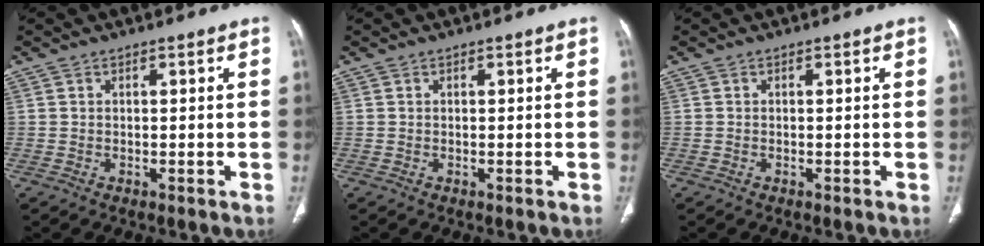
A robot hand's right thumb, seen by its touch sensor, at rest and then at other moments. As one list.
[{"total": 0.0}, {"total": 0.0}]